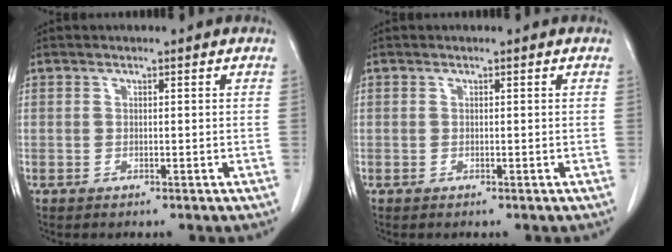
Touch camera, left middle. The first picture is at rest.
{"total": 0.0}